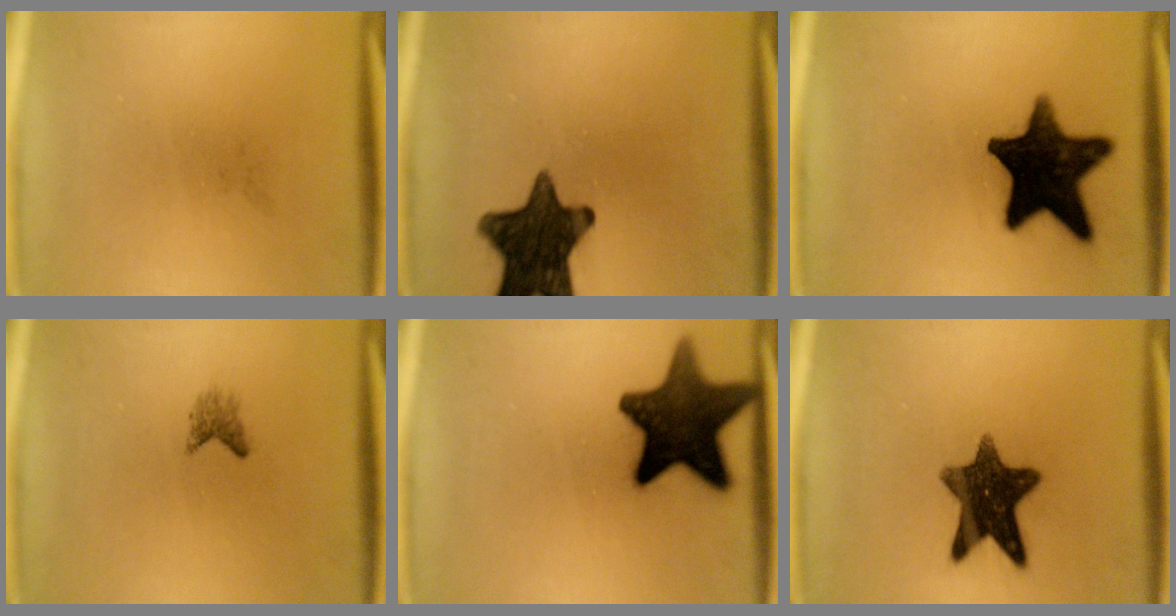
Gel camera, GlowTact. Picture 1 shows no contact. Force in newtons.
{"total": 14.3}
{"total": 16.2}
{"total": 1.4}
{"total": 15.5}
{"total": 11.9}